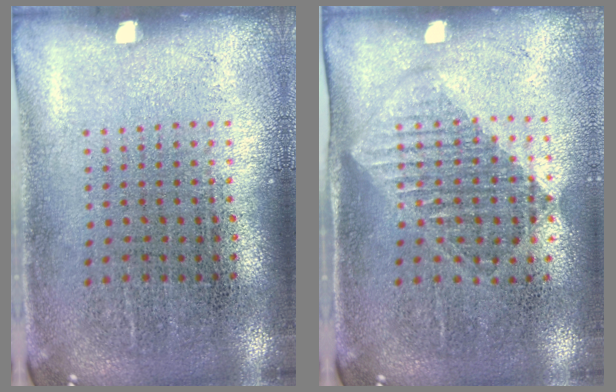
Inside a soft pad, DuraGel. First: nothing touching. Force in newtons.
{"total": 1.2, "press": 1.0, "slide": 0.5}